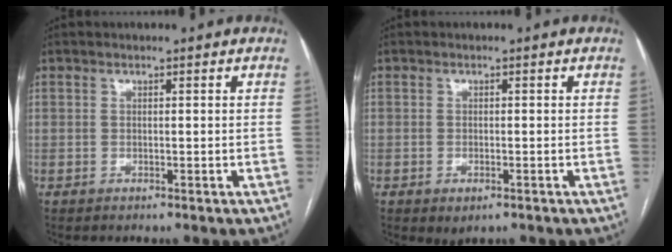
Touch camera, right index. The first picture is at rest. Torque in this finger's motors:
{"motor_torque": [0.71, -0.59, 0.08, -0.01]}